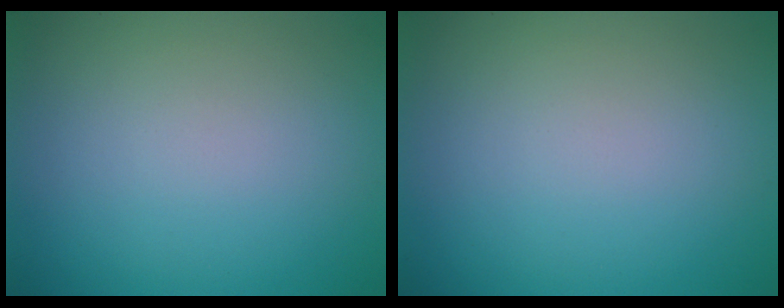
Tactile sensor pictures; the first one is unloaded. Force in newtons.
{"total": 0.0}